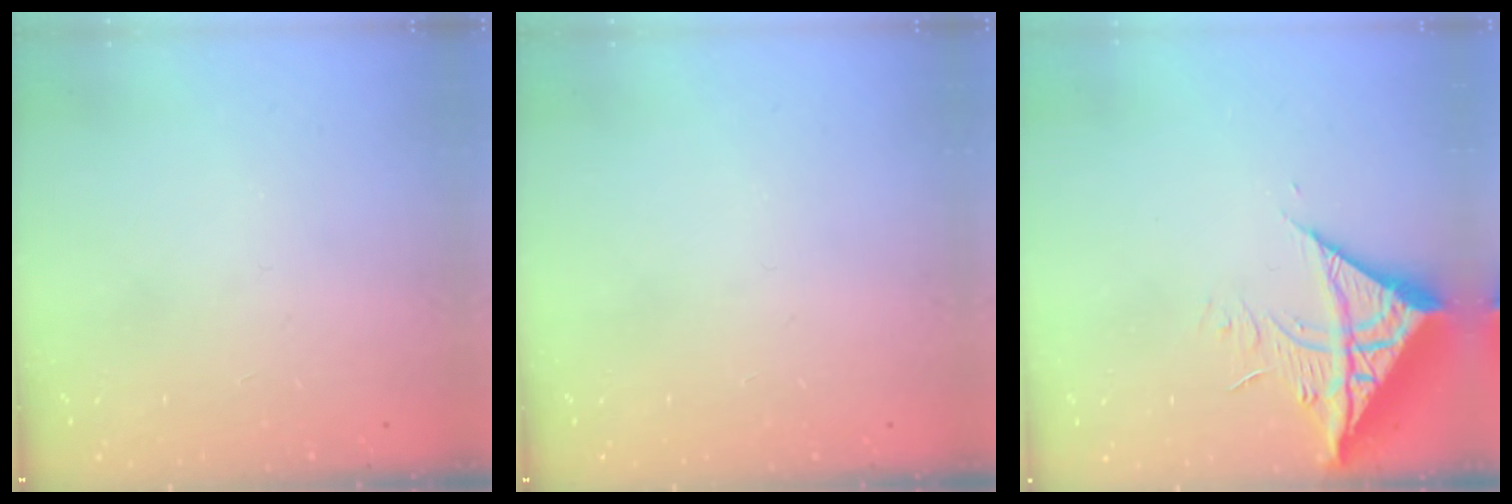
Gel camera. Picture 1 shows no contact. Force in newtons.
{"total": 0.0}
{"total": 11.9, "press": 11.8, "slide": 1.4}